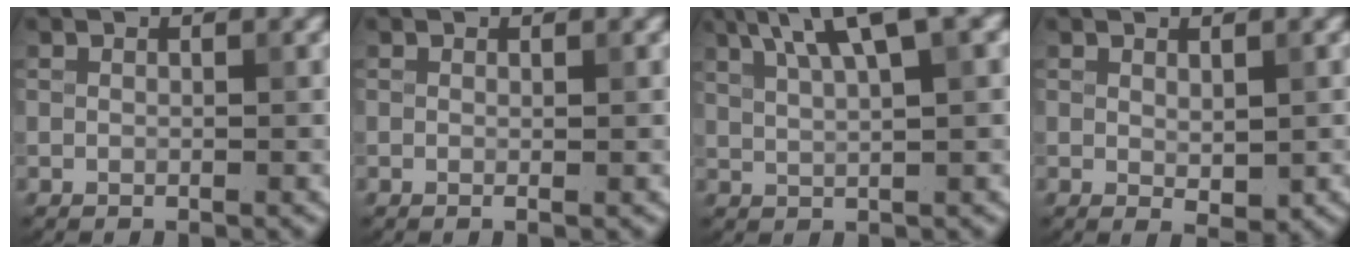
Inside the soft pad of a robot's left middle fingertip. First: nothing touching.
{"total": 0.5, "force": [0.0, 0.1, 0.5], "torque": [-0.007, -0.004, -0.002]}
{"total": 6.9, "force": [3.8, 1.5, 5.6], "torque": [-0.083, 0.018, 0.065]}
{"total": 1.2, "force": [0.4, 0.5, 1.1], "torque": [-0.016, -0.006, 0.013]}